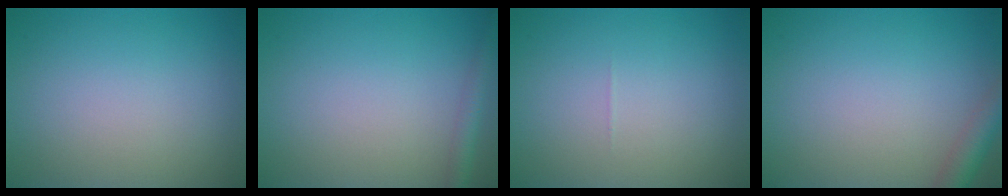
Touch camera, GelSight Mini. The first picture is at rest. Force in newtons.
{"total": 1.9, "press": 1.9, "slide": 0.1}
{"total": 0.0}
{"total": 2.7, "press": 2.7, "slide": 0.1}